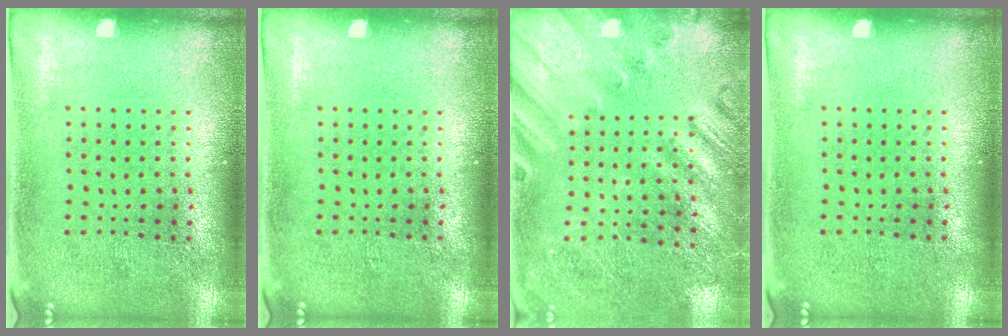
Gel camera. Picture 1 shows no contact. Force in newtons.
{"total": 0.0}
{"total": 2.3, "press": 2.2, "slide": 0.6}
{"total": 0.0}